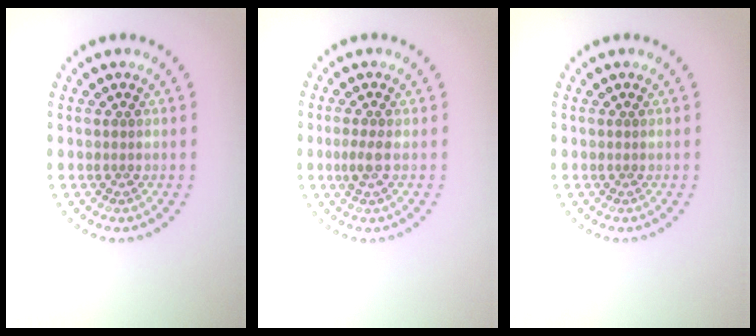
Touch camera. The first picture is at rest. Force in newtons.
{"total": 1.4, "press": 1.3, "slide": 0.5}
{"total": 0.0}